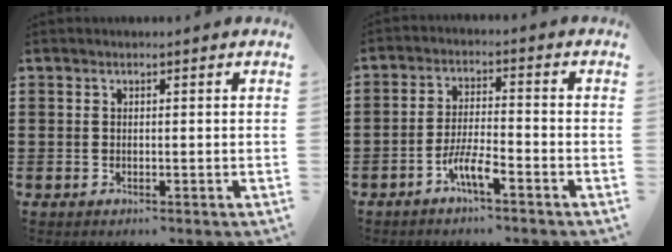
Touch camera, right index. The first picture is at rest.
{"total": 5.3, "force": [-3.4, 0.8, 3.9], "torque": [-0.094, -0.006, -0.069]}